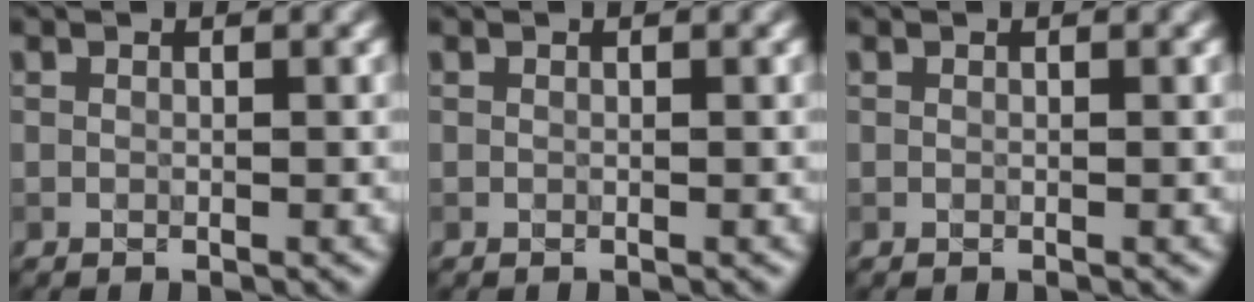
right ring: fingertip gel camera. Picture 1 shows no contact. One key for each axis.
{"total": 0.0}
{"total": 0.0}